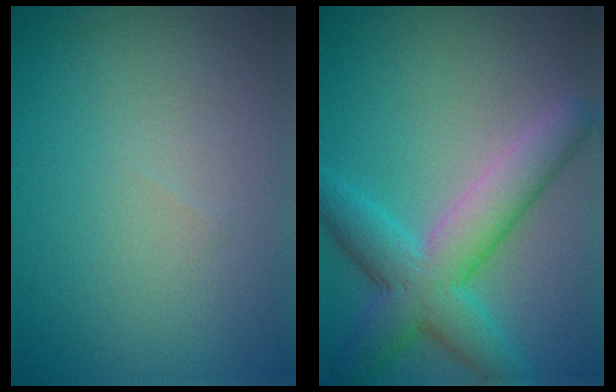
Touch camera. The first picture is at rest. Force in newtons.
{"total": 6.4, "press": 6.4, "slide": 0.1}